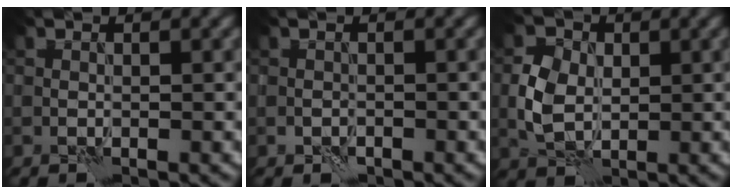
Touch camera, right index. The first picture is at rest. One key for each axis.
{"total": 1.2, "fx": -0.9, "fy": 0.7, "fz": 0.4, "tx": -0.007, "ty": -0.001, "tz": -0.017}
{"total": 4.0, "fx": 0.0, "fy": 3.1, "fz": 2.5, "tx": -0.051, "ty": 0.005, "tz": -0.002}